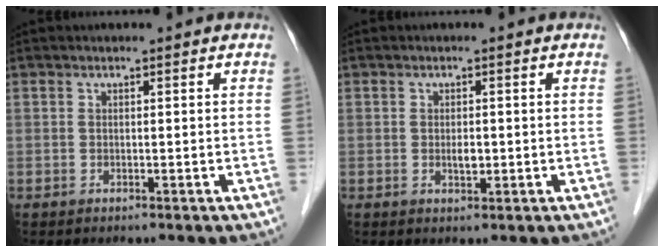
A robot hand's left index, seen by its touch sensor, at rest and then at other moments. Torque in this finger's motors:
{"motor_torque": [0.14, 0.02, 0.02, 0.00]}